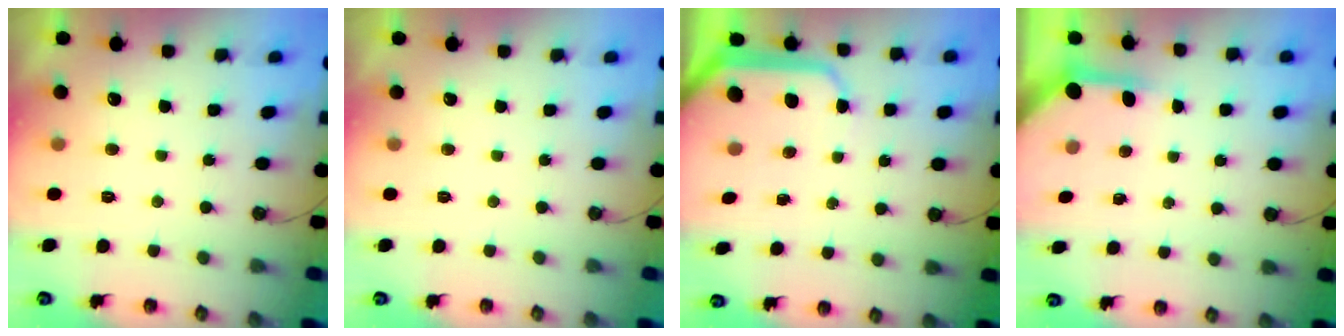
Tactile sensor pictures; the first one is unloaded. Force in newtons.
{"total": 0.0}
{"total": 9.0, "press": 9.0, "slide": 0.7}
{"total": 3.9, "press": 3.9, "slide": 0.3}